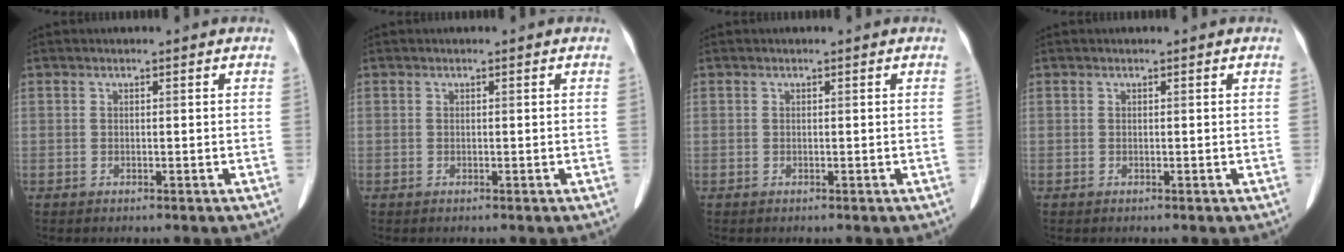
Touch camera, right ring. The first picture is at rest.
{"total": 0.0}
{"total": 0.0}
{"total": 0.0}